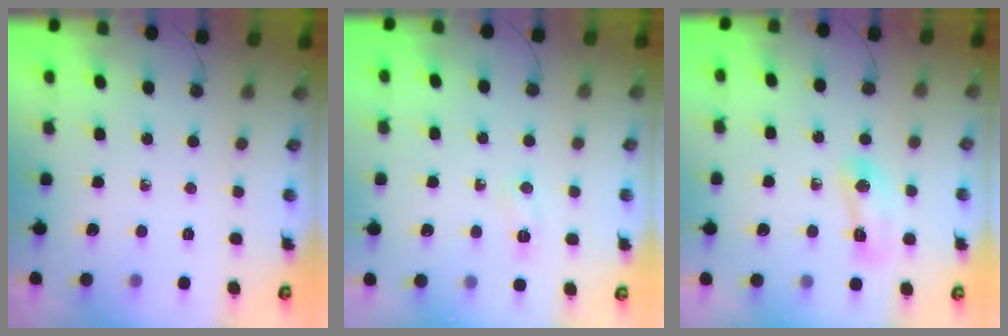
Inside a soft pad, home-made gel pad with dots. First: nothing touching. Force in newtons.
{"total": 5.9, "press": 5.8, "slide": 0.7}
{"total": 7.2, "press": 7.1, "slide": 0.9}